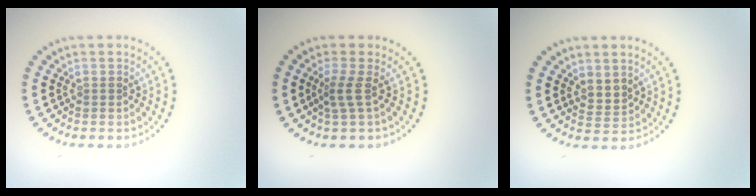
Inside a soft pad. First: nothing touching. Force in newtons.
{"total": 1.9, "press": 1.2, "slide": 1.5}
{"total": 1.7, "press": 1.3, "slide": 1.0}